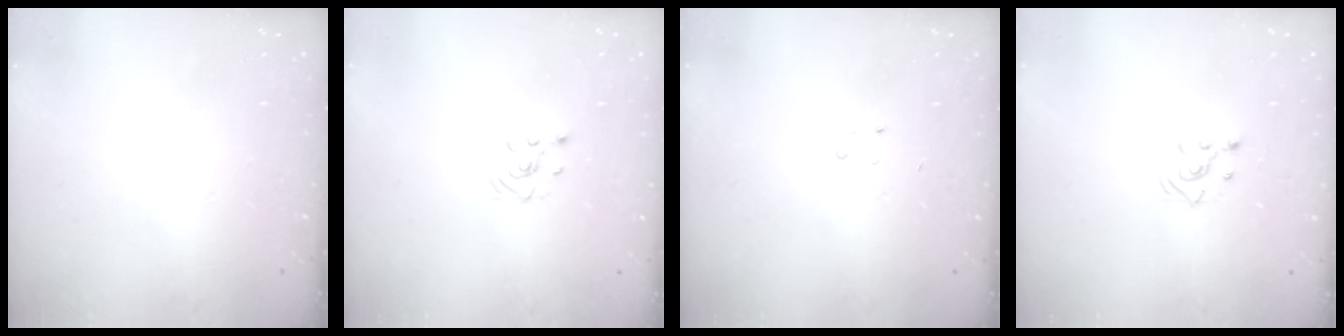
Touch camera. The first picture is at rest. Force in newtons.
{"total": 1.6, "press": 1.4, "slide": 0.9}
{"total": 1.5, "press": 1.5, "slide": 0.2}
{"total": 2.5, "press": 2.3, "slide": 1.0}